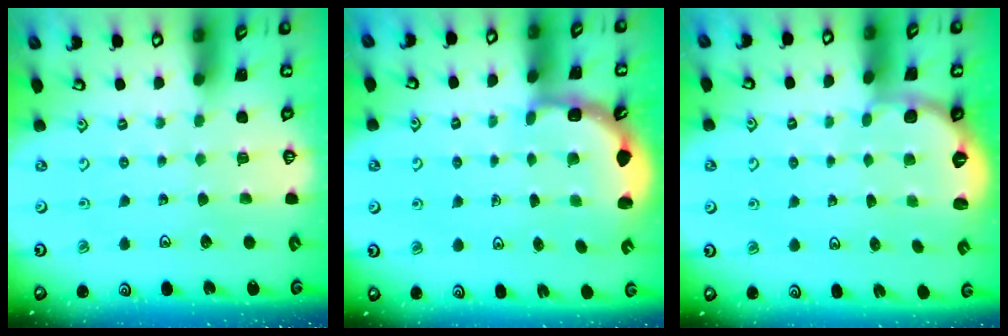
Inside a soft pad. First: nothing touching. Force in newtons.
{"total": 3.2, "press": 2.5, "slide": 2.0}
{"total": 2.6, "press": 1.7, "slide": 1.9}